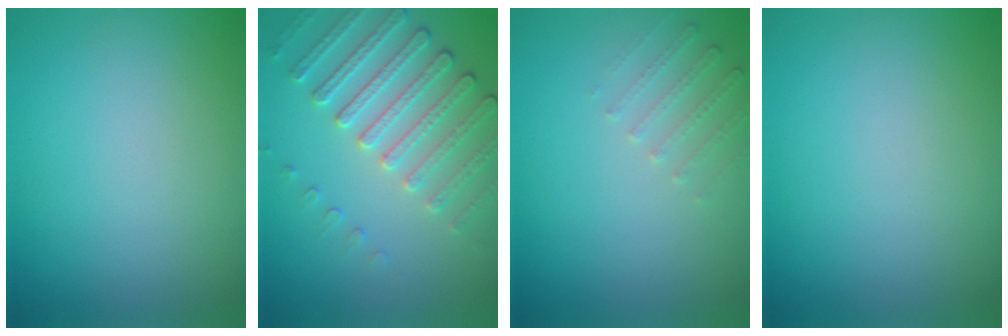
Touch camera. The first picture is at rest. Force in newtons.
{"total": 4.0, "press": 3.8, "slide": 1.4}
{"total": 1.6, "press": 1.6, "slide": 0.4}
{"total": 0.0}